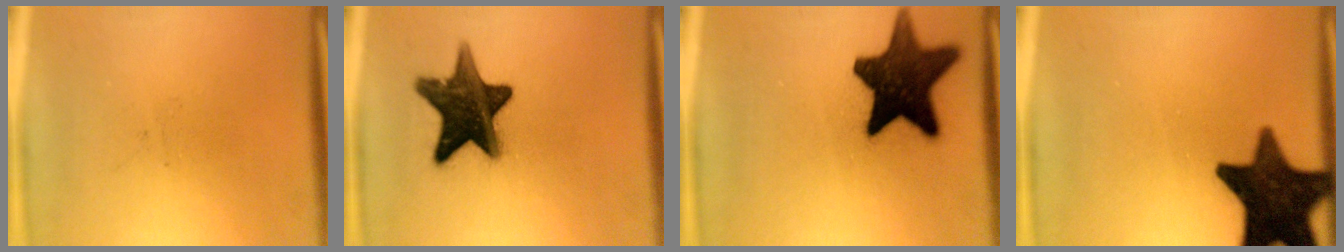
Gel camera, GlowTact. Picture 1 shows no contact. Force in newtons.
{"total": 15.2}
{"total": 16.0}
{"total": 15.7}